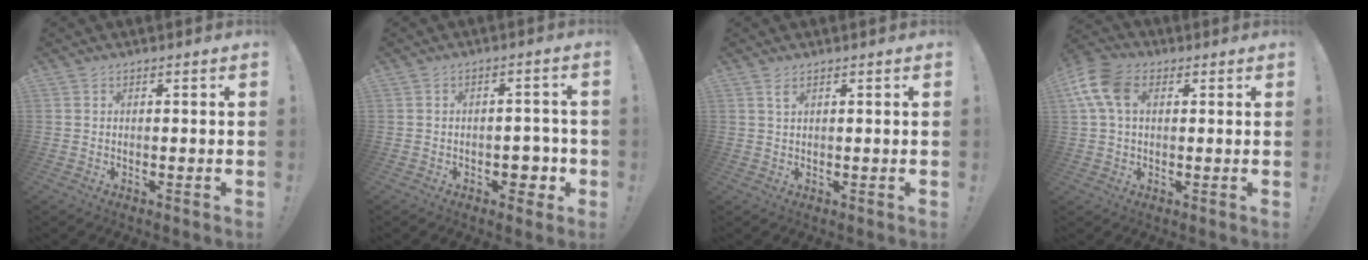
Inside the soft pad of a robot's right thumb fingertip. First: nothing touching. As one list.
[{"total": 5.7, "force": [-1.8, 4.1, 3.6], "torque": [-0.022, 0.003, -0.029]}, {"total": 1.6, "force": [1.0, 0.5, 1.2], "torque": [-0.020, 0.000, 0.016]}, {"total": 11.7, "force": [3.1, 7.6, 8.4], "torque": [-0.177, 0.005, 0.060]}]